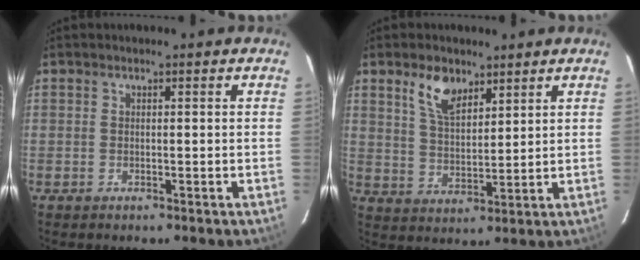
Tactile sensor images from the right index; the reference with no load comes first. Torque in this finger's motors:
{"motor_torque": [0.20, 0.14, 0.16, 0.04]}